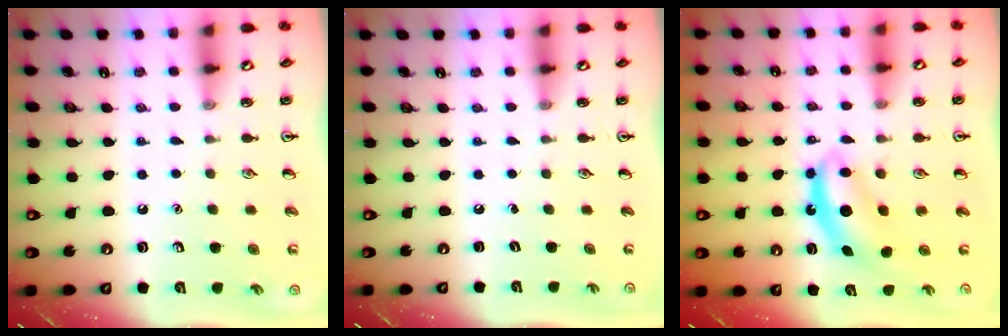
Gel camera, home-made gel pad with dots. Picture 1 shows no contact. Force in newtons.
{"total": 0.0}
{"total": 6.5, "press": 6.3, "slide": 1.5}